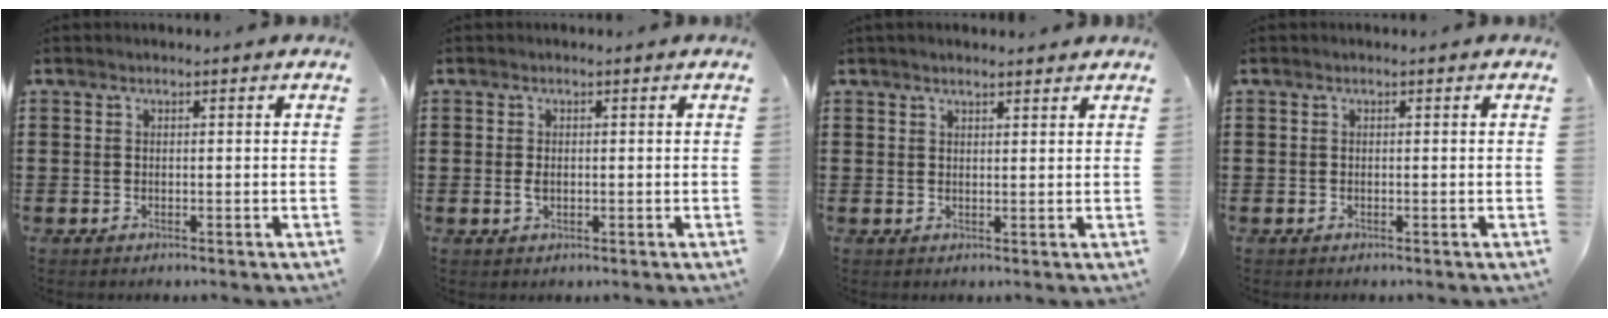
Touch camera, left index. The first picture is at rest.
{"total": 1.4, "force": [-0.1, 0.8, 1.1], "torque": [-0.031, 0.000, -0.005]}
{"total": 1.7, "force": [1.6, 0.2, 0.5], "torque": [-0.013, 0.004, 0.031]}
{"total": 0.0}